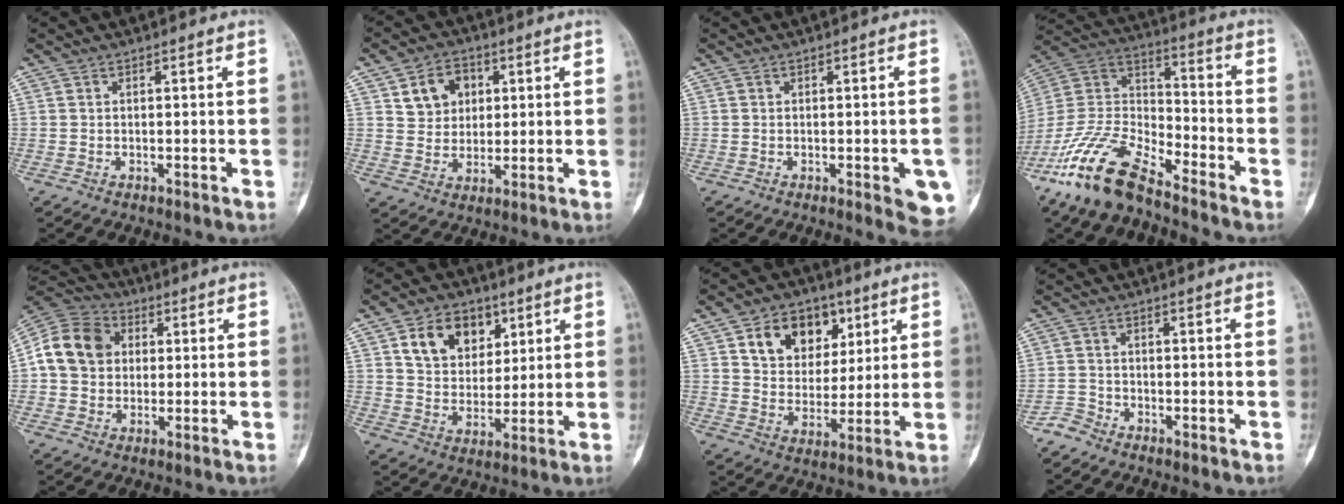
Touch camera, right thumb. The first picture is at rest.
{"total": 8.0, "force": [2.8, 6.5, 3.8], "torque": [-0.026, -0.009, 0.048]}
{"total": 5.4, "force": [-1.7, 1.7, 4.8], "torque": [-0.037, -0.005, -0.018]}
{"total": 16.2, "force": [-12.4, 5.4, 8.8], "torque": [-0.172, 0.071, -0.246]}
{"total": 13.2, "force": [1.6, 11.1, 6.9], "torque": [-0.117, 0.020, 0.021]}
{"total": 11.9, "force": [5.3, 8.6, 6.3], "torque": [-0.066, -0.020, 0.095]}
{"total": 13.5, "force": [6.0, 9.9, 6.9], "torque": [-0.068, -0.018, 0.104]}
{"total": 2.2, "force": [-2.1, 0.8, -0.2], "torque": [0.008, -0.001, -0.047]}